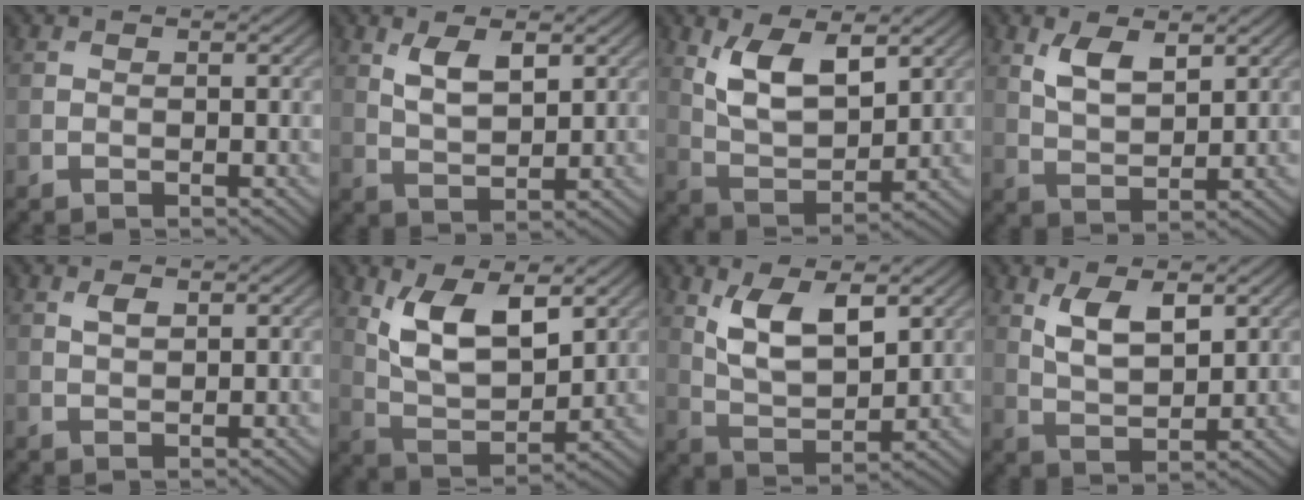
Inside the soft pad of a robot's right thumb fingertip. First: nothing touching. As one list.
[{"total": 4.9, "force": [2.3, 2.1, 3.8], "torque": [-0.082, -0.005, 0.047]}, {"total": 8.7, "force": [4.0, 4.0, 6.6], "torque": [-0.136, -0.006, 0.079]}, {"total": 5.1, "force": [2.6, 2.3, 3.8], "torque": [-0.084, -0.005, 0.051]}, {"total": 1.5, "force": [0.7, 0.7, 1.1], "torque": [-0.025, -0.001, 0.017]}, {"total": 10.2, "force": [4.4, 4.9, 7.8], "torque": [-0.161, -0.007, 0.088]}, {"total": 8.2, "force": [3.6, 3.7, 6.4], "torque": [-0.130, -0.006, 0.070]}, {"total": 6.0, "force": [2.7, 2.6, 4.7], "torque": [-0.097, -0.008, 0.053]}]